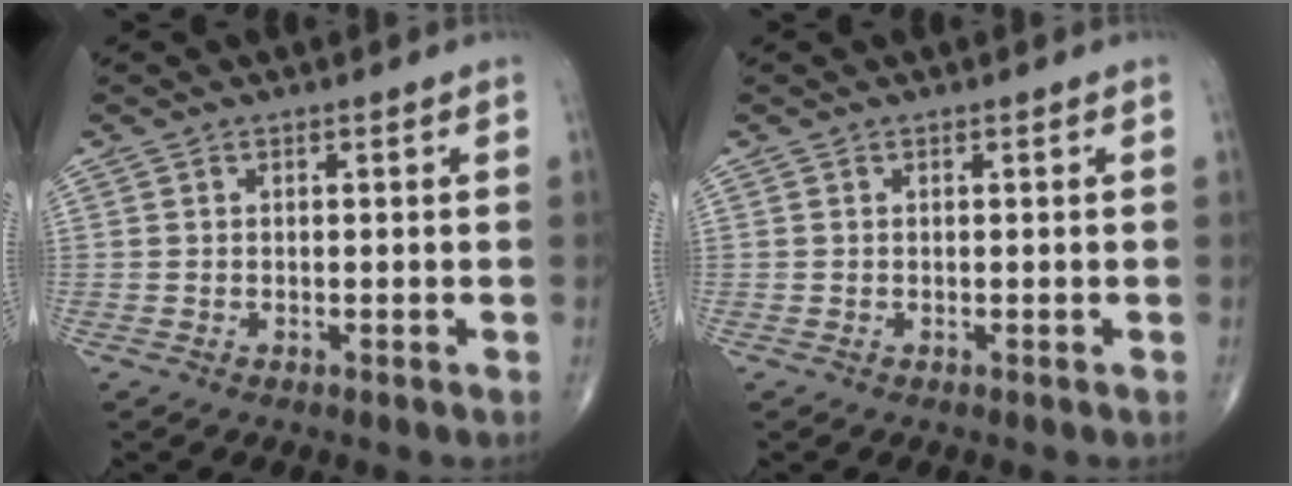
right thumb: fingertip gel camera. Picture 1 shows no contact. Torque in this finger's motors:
{"motor_torque": [0.02, -0.01, -0.04, 0.01, 0.00]}